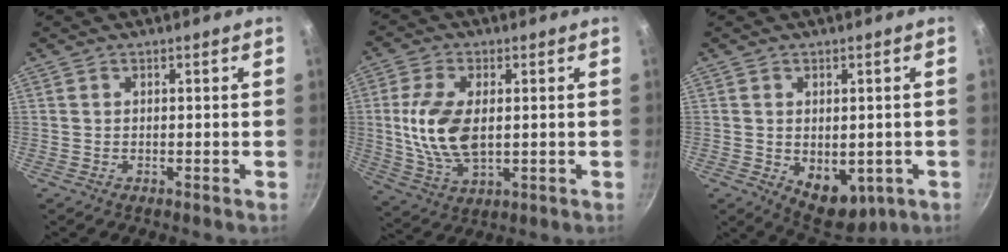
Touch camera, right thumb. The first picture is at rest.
{"total": 12.2, "force": [0.8, 6.6, 10.2], "torque": [-0.201, -0.005, 0.019]}
{"total": 9.0, "force": [-1.6, 5.9, 6.6], "torque": [-0.064, -0.012, -0.005]}